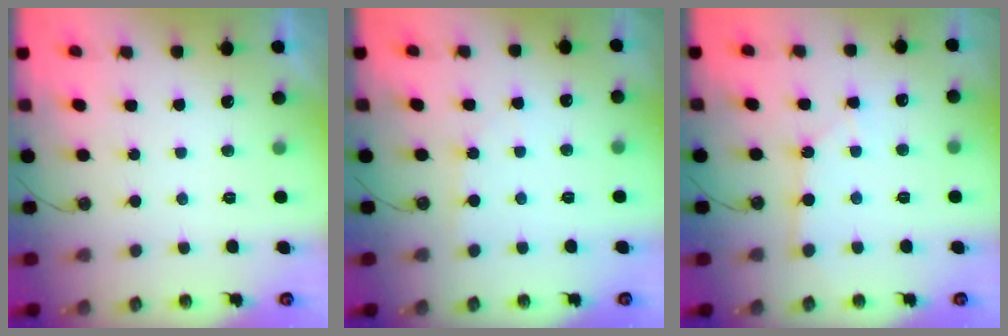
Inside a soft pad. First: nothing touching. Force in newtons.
{"total": 2.7, "press": 2.7, "slide": 0.5}
{"total": 2.9, "press": 2.9, "slide": 0.4}